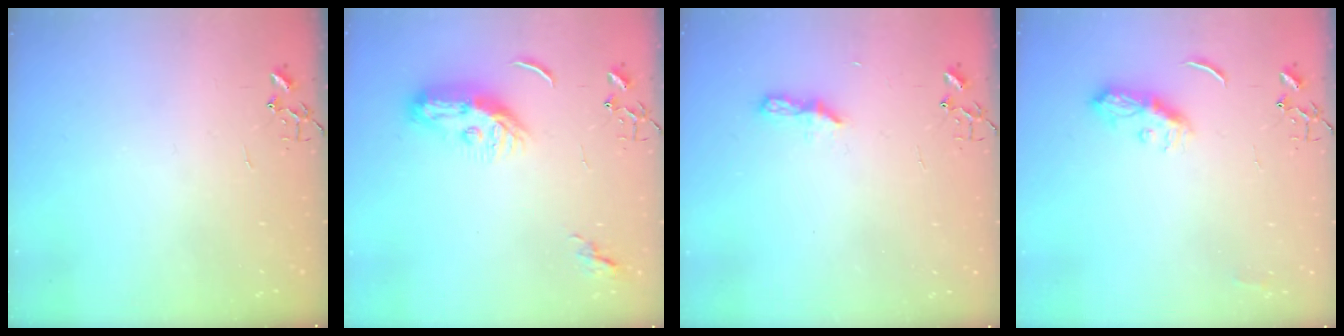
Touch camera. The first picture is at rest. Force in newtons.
{"total": 9.3, "press": 9.2, "slide": 1.2}
{"total": 5.9, "press": 5.8, "slide": 0.7}
{"total": 8.4, "press": 8.4, "slide": 0.2}